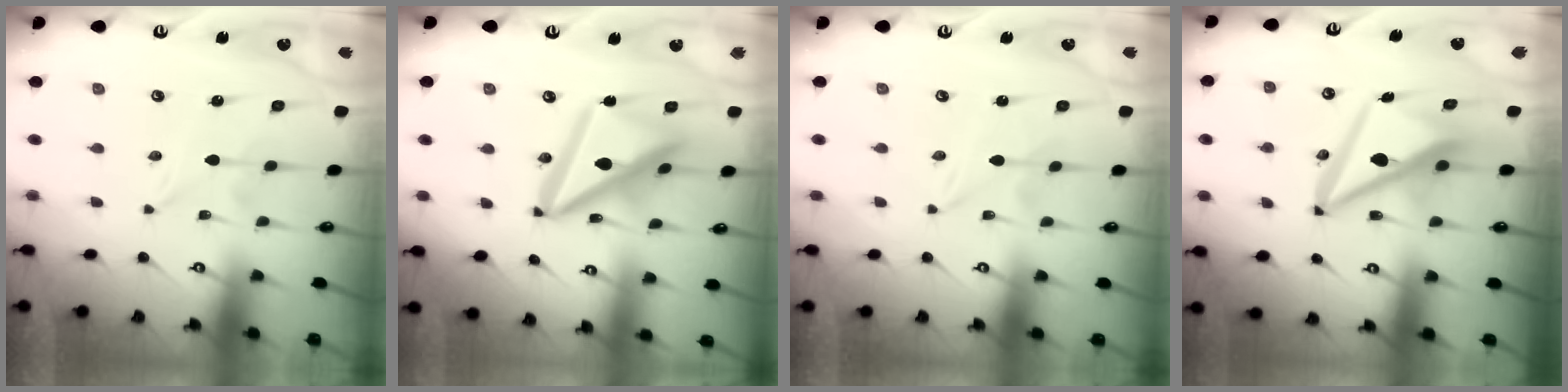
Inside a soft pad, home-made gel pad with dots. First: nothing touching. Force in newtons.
{"total": 17.0, "press": 17.0, "slide": 1.7}
{"total": 0.0}
{"total": 10.8, "press": 10.7, "slide": 1.8}